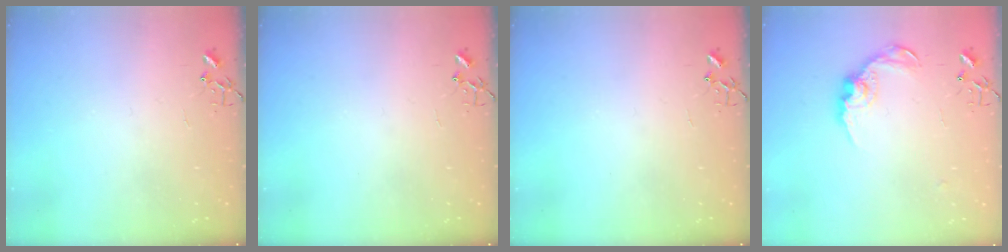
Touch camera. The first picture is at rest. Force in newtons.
{"total": 0.0}
{"total": 0.0}
{"total": 12.2, "press": 12.2, "slide": 0.5}